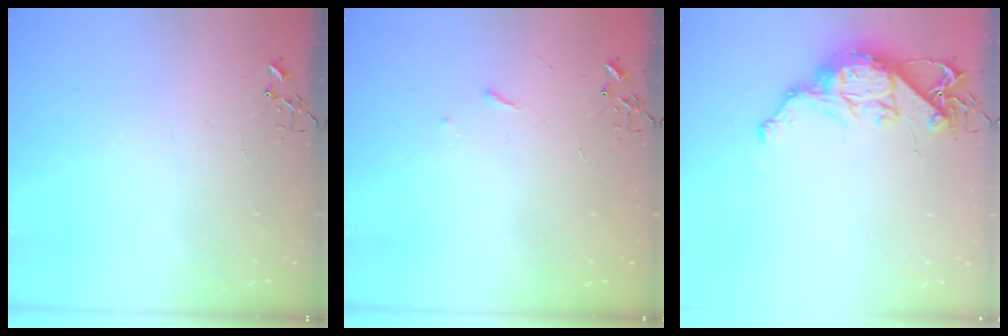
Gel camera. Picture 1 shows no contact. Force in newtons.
{"total": 2.9, "press": 2.8, "slide": 0.5}
{"total": 12.8, "press": 12.7, "slide": 1.0}